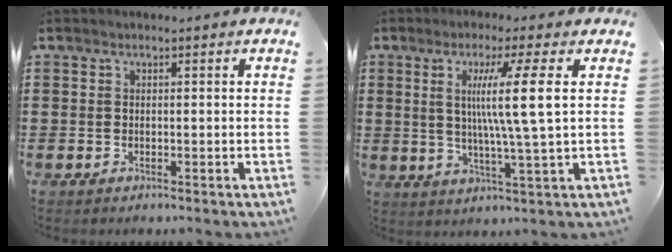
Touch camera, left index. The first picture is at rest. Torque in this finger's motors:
{"motor_torque": [1.06, -0.62, 0.51, 0.21]}